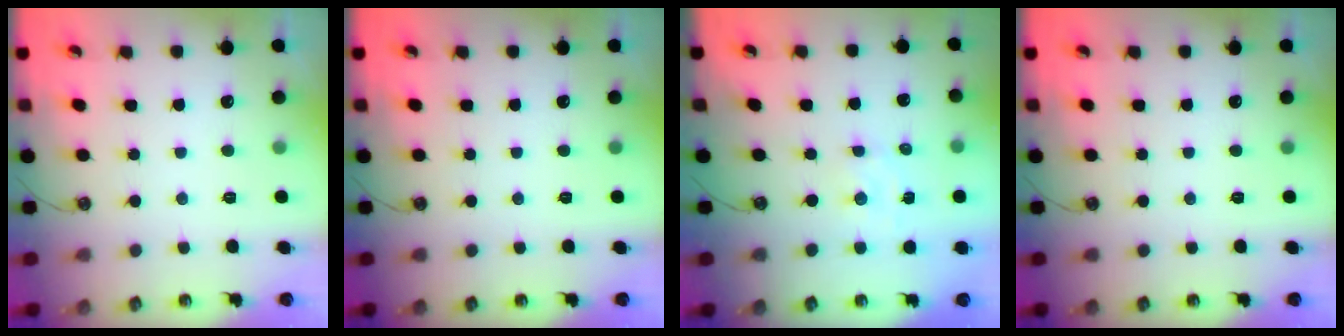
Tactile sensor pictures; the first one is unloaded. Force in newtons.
{"total": 0.0}
{"total": 1.6, "press": 1.6, "slide": 0.2}
{"total": 0.0}